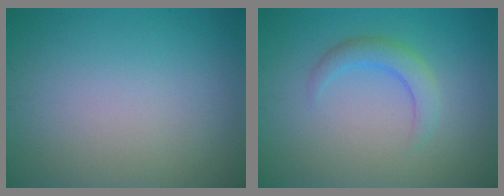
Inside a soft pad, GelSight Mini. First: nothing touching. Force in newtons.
{"total": 2.4, "press": 2.4, "slide": 0.0}